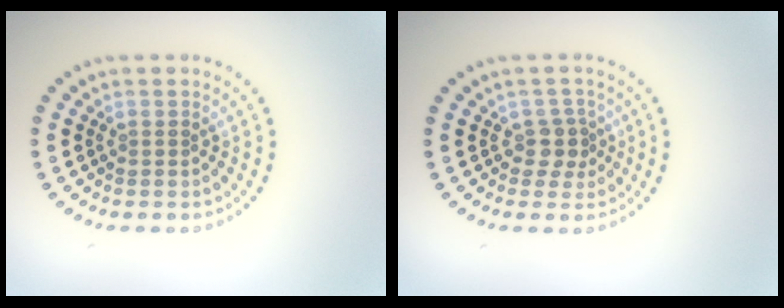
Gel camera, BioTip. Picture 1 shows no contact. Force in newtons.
{"total": 1.9, "press": 1.5, "slide": 1.2}